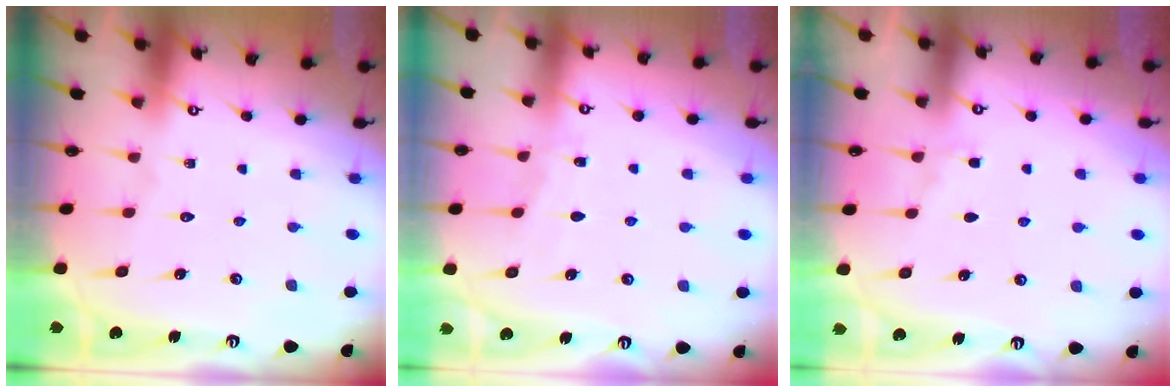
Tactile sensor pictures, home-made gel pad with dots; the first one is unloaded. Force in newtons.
{"total": 3.8, "press": 3.8, "slide": 0.5}
{"total": 2.8, "press": 2.7, "slide": 0.4}